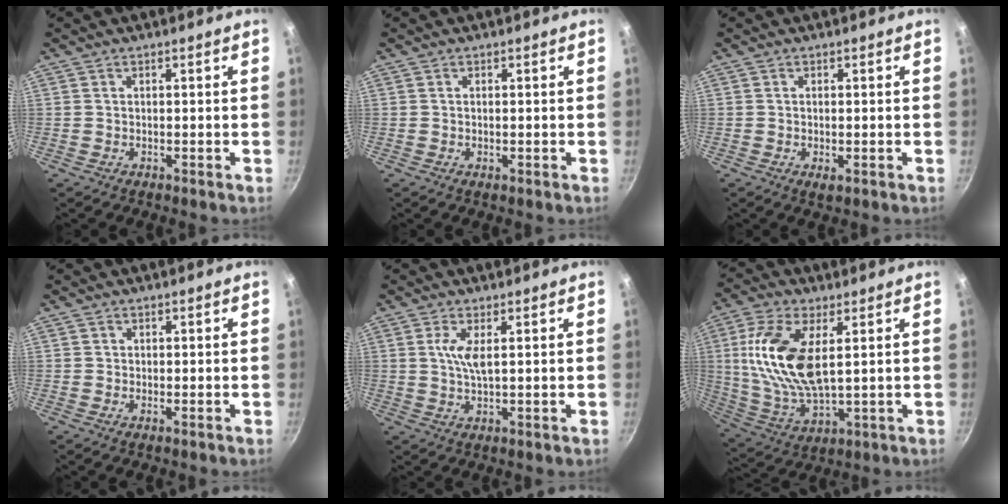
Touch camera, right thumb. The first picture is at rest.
{"total": 0.6, "force": [-0.1, 0.2, 0.6], "torque": [-0.011, -0.001, -0.002]}
{"total": 1.7, "force": [-0.5, 0.7, 1.5], "torque": [-0.028, -0.005, -0.007]}
{"total": 0.6, "force": [0.1, 0.6, 0.3], "torque": [-0.004, -0.002, -0.002]}
{"total": 4.4, "force": [1.2, 1.1, 4.1], "torque": [-0.085, -0.008, 0.024]}
{"total": 16.4, "force": [3.6, 7.8, 14.0], "torque": [-0.279, -0.013, 0.073]}